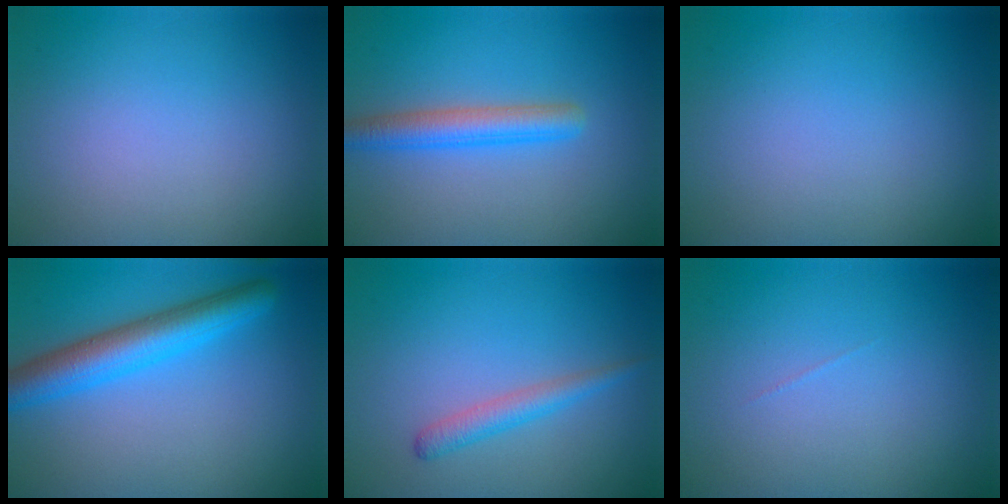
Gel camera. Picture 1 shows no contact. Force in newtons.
{"total": 3.3, "press": 3.3, "slide": 0.0}
{"total": 0.0}
{"total": 5.3, "press": 5.3, "slide": 0.1}
{"total": 2.0, "press": 2.0, "slide": 0.1}
{"total": 0.0}